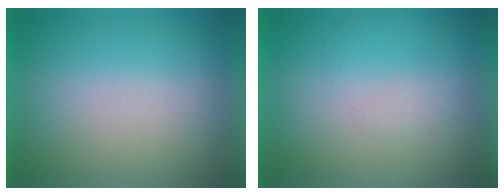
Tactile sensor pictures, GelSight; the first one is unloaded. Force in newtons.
{"total": 1.1}